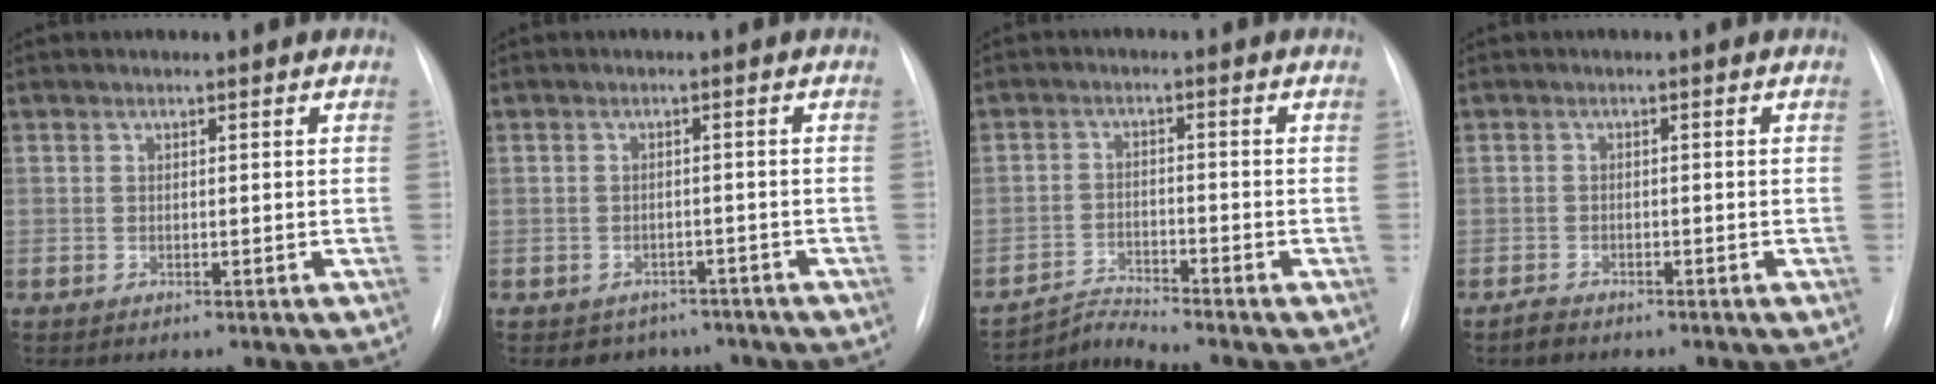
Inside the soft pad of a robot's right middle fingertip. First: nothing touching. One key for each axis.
{"total": 4.5, "fx": -3.6, "fy": 2.8, "fz": 0.1, "tx": 0.003, "ty": 0.017, "tz": -0.045}
{"total": 4.1, "fx": -3.5, "fy": -1.8, "fz": -1.1, "tx": 0.010, "ty": -0.016, "tz": -0.063}
{"total": 1.4, "fx": -1.3, "fy": 0.5, "fz": 0.3, "tx": -0.015, "ty": -0.003, "tz": -0.021}